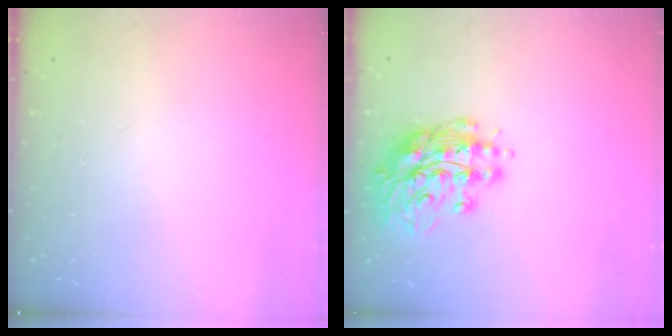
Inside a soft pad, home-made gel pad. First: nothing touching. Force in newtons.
{"total": 15.2, "press": 15.2, "slide": 0.8}